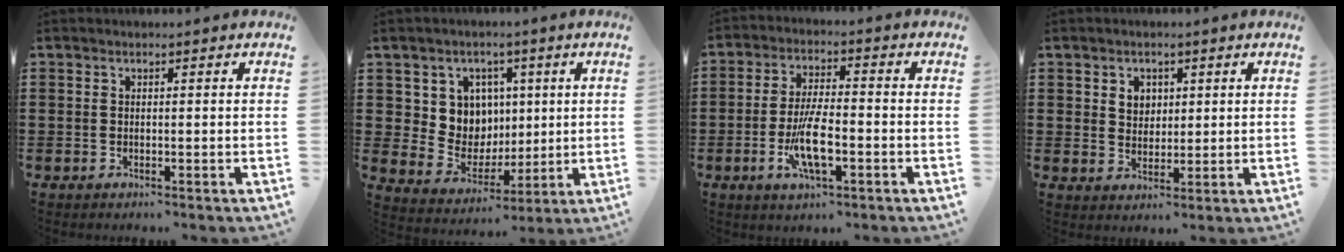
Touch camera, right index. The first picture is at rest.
{"total": 7.9, "force": [2.3, 7.4, 1.7], "torque": [-0.067, -0.009, 0.048]}
{"total": 8.6, "force": [-2.6, 2.7, 7.7], "torque": [-0.166, -0.014, -0.050]}
{"total": 3.0, "force": [1.4, 2.4, 1.0], "torque": [-0.029, 0.010, 0.025]}